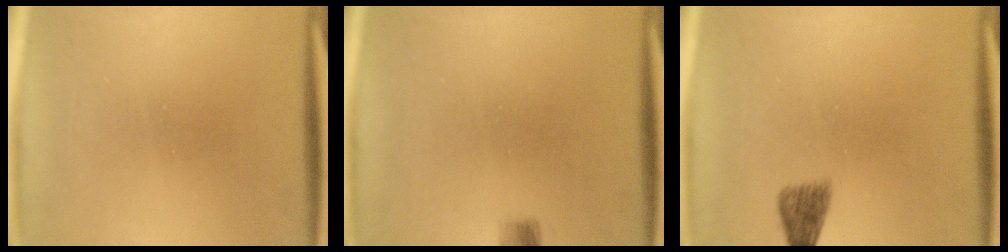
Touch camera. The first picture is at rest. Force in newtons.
{"total": 1.6}
{"total": 2.1}